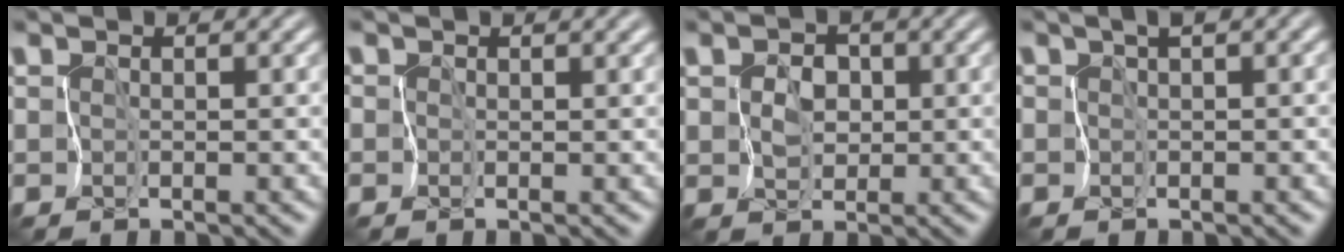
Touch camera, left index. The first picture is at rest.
{"total": 1.6, "force": [0.9, 0.8, 1.1], "torque": [-0.009, 0.000, 0.009]}
{"total": 2.2, "force": [0.0, 1.9, 1.2], "torque": [-0.023, -0.001, 0.002]}
{"total": 2.6, "force": [1.2, 0.8, 2.1], "torque": [-0.033, 0.010, 0.017]}